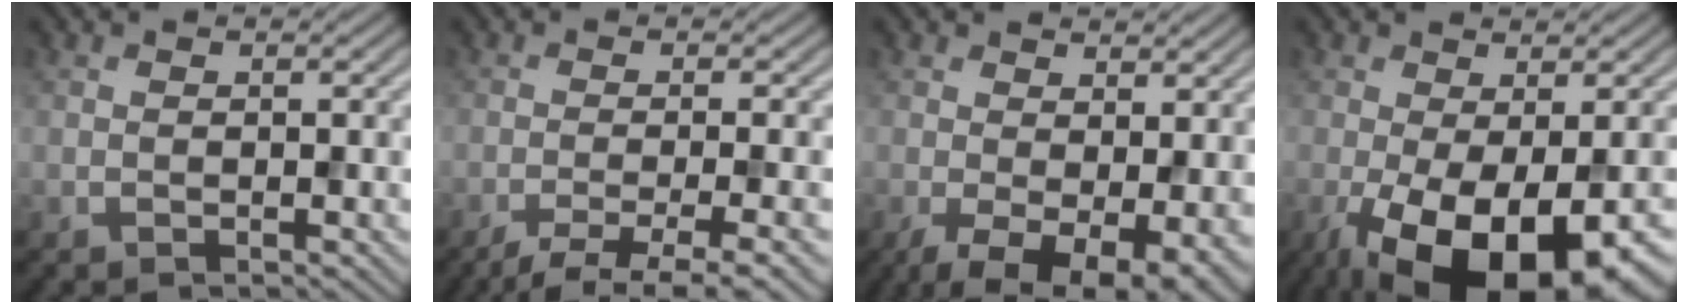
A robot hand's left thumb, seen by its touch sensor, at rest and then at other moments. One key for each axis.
{"total": 6.0, "fx": -3.7, "fy": 1.2, "fz": 4.6, "tx": -0.062, "ty": 0.000, "tz": -0.067}
{"total": 7.9, "fx": -1.9, "fy": 3.9, "fz": 6.6, "tx": -0.119, "ty": -0.025, "tz": -0.019}
{"total": 12.9, "fx": -5.8, "fy": 5.5, "fz": 10.1, "tx": -0.189, "ty": -0.043, "tz": -0.077}